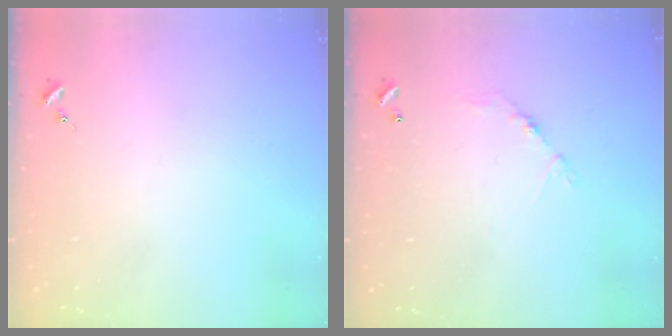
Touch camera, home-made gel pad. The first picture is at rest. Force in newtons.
{"total": 6.7, "press": 6.7, "slide": 0.5}